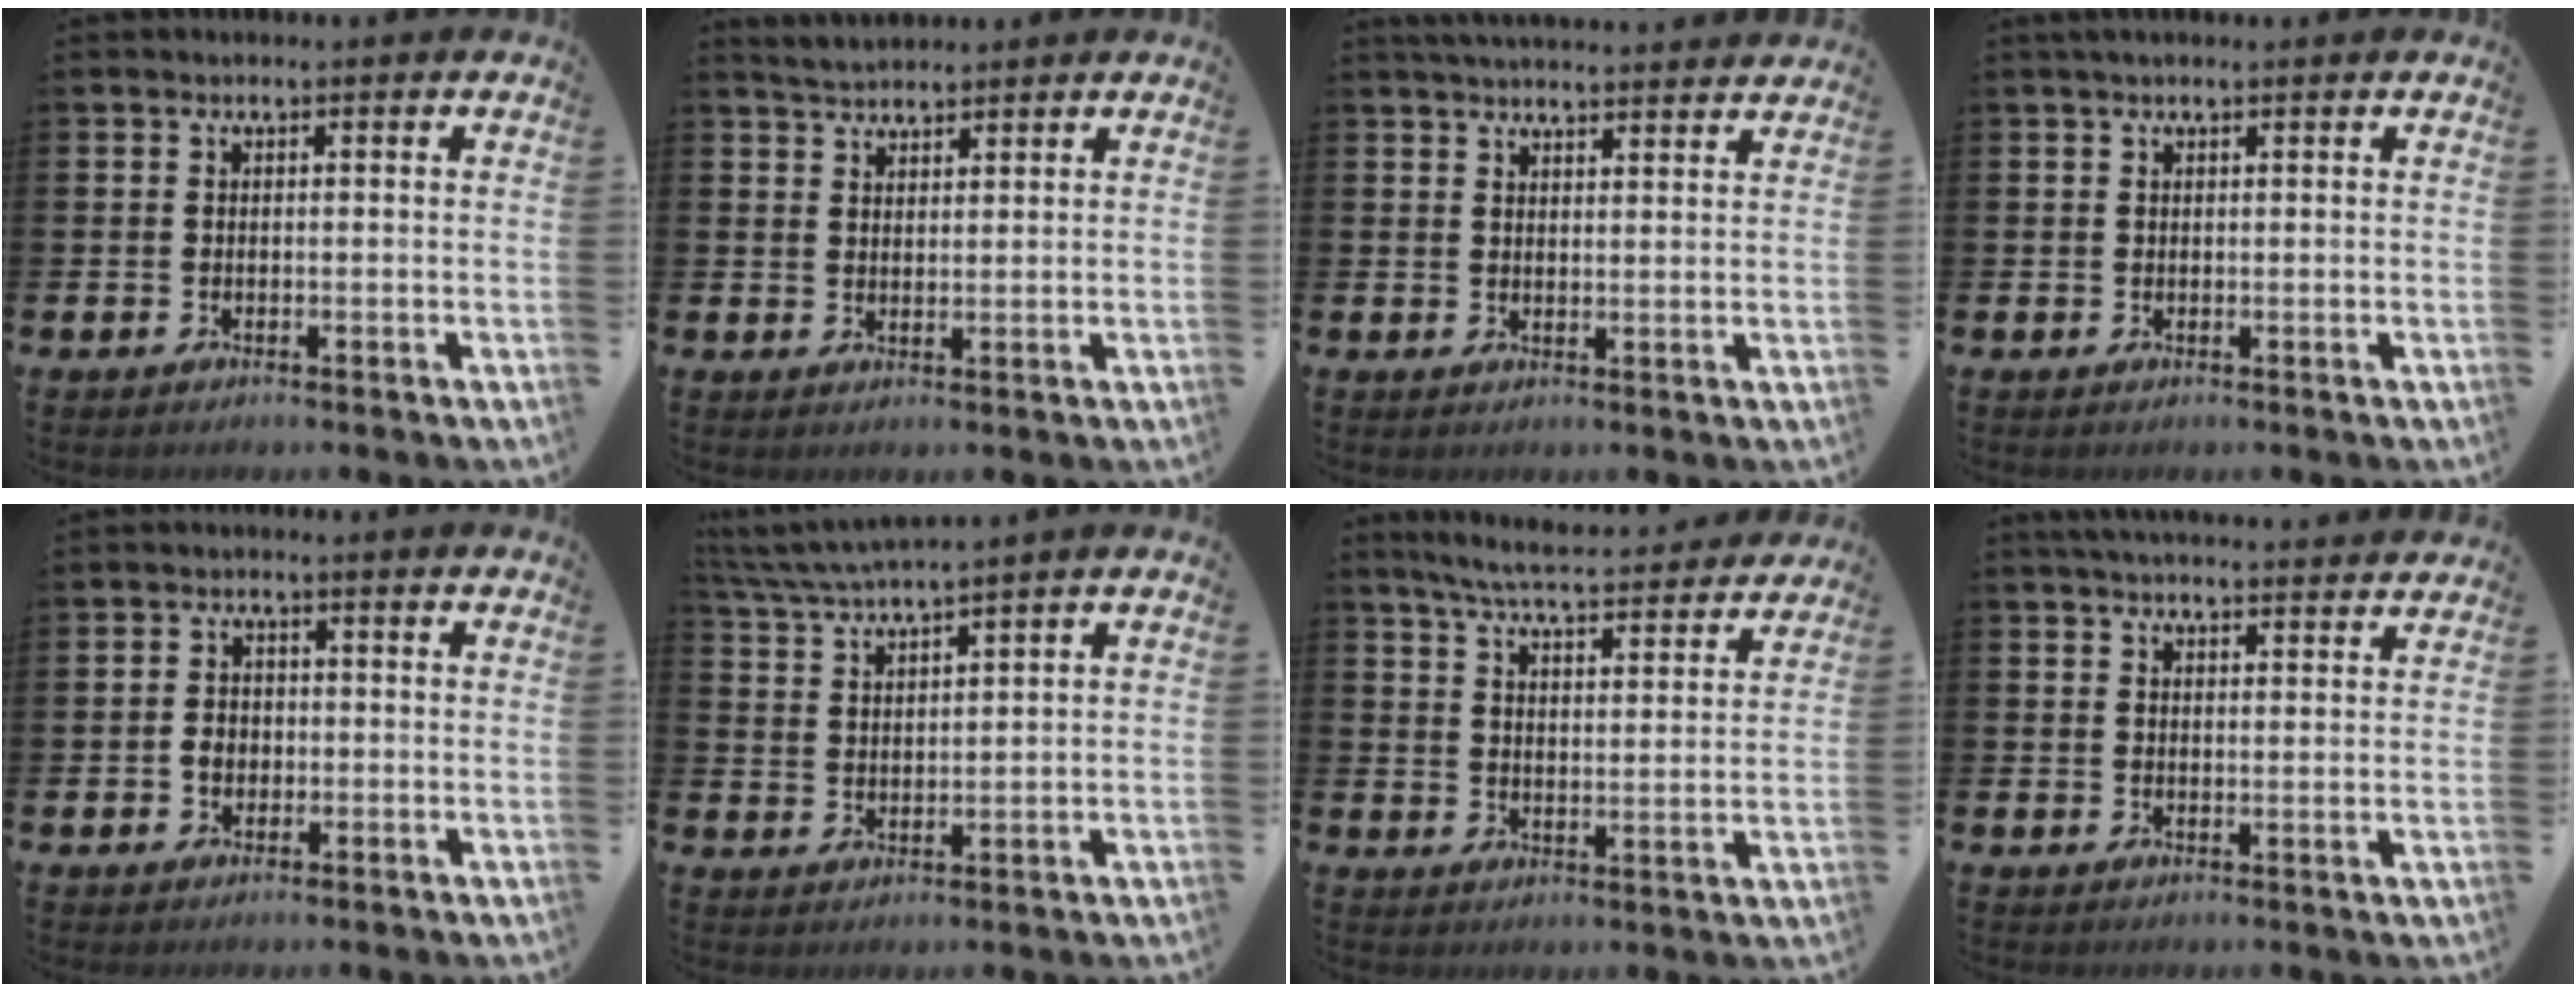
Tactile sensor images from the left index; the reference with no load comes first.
{"total": 3.3, "force": [3.2, 0.5, 0.2], "torque": [-0.010, -0.009, 0.059]}
{"total": 3.7, "force": [3.7, 0.0, 0.2], "torque": [-0.013, -0.017, 0.068]}
{"total": 1.1, "force": [0.9, 0.2, 0.6], "torque": [-0.011, 0.002, 0.016]}
{"total": 2.5, "force": [-0.4, 2.1, 1.4], "torque": [-0.012, 0.000, -0.013]}
{"total": 4.2, "force": [4.0, -0.6, 1.1], "torque": [-0.043, -0.020, 0.071]}
{"total": 6.4, "force": [6.1, 0.5, 2.1], "torque": [-0.062, -0.042, 0.104]}
{"total": 4.1, "force": [4.0, 0.0, 0.4], "torque": [-0.018, -0.020, 0.074]}